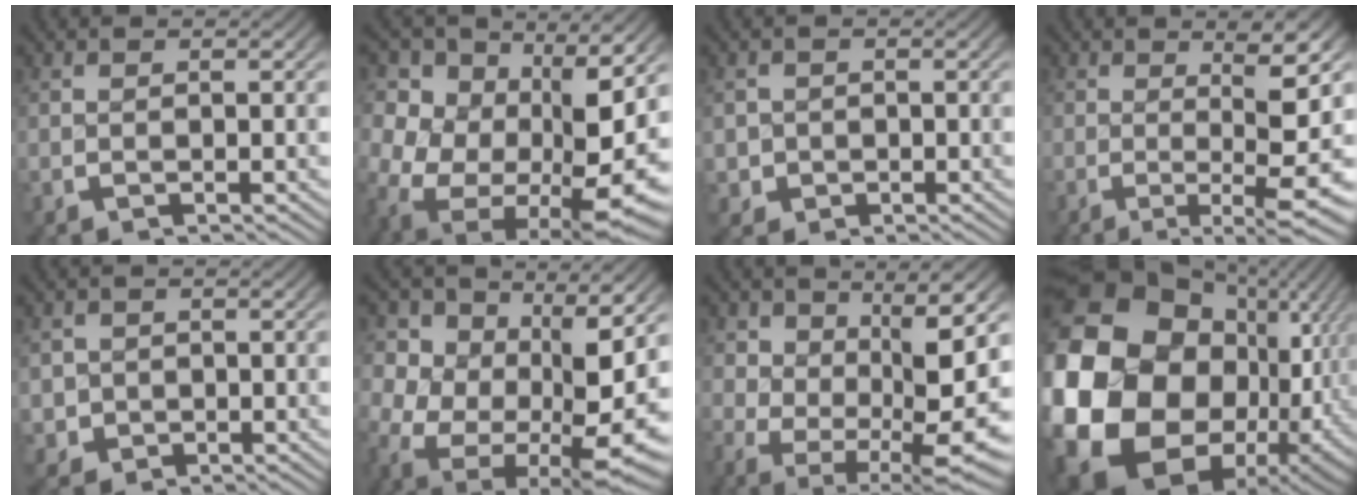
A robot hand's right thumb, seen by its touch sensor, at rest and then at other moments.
{"total": 15.9, "force": [-2.4, 11.8, 10.5], "torque": [-0.248, -0.087, -0.005]}
{"total": 2.6, "force": [-0.6, 2.5, 0.7], "torque": [-0.022, -0.019, -0.002]}
{"total": 7.8, "force": [-1.6, 2.5, 7.2], "torque": [-0.109, -0.025, -0.014]}
{"total": 3.9, "force": [-0.8, 3.6, 1.3], "torque": [-0.037, -0.026, -0.001]}
{"total": 14.1, "force": [-2.1, 10.2, 9.5], "torque": [-0.213, -0.076, -0.003]}
{"total": 9.3, "force": [-1.3, 5.0, 7.8], "torque": [-0.129, -0.049, 0.009]}
{"total": 28.3, "force": [-2.5, 20.3, 19.5], "torque": [-0.397, -0.083, -0.008]}